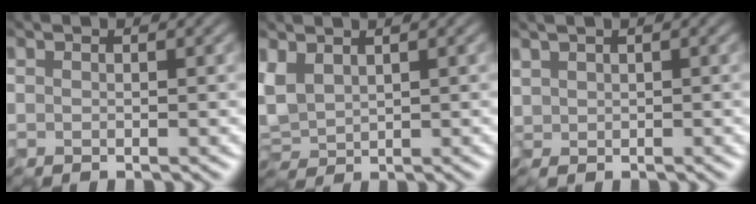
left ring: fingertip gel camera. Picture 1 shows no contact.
{"total": 2.1, "force": [0.7, 1.4, 1.3], "torque": [-0.042, 0.006, 0.018]}
{"total": 0.8, "force": [0.5, 0.7, 0.0], "torque": [-0.004, 0.004, 0.014]}